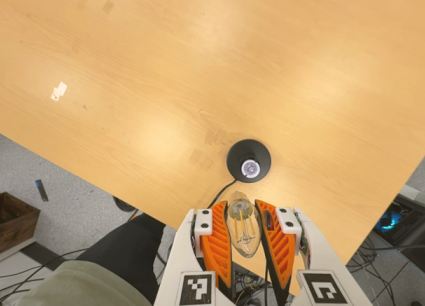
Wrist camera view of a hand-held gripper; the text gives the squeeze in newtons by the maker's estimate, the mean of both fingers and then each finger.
{"total": 25.3, "left": 28.4, "right": 22.2}